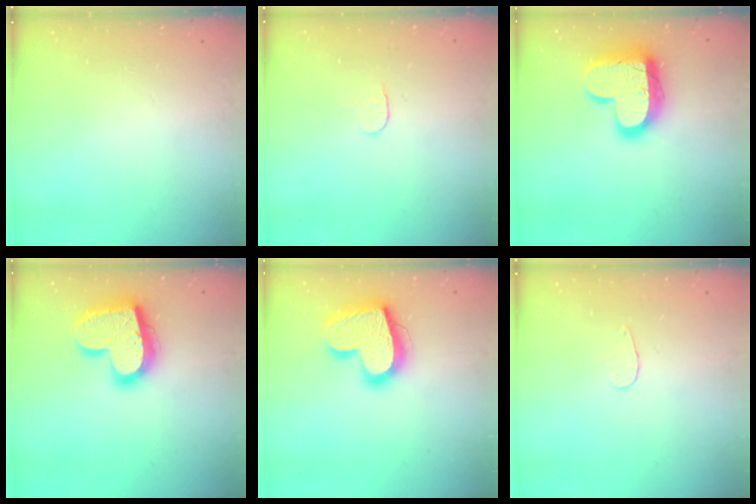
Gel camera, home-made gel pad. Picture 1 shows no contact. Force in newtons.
{"total": 3.8, "press": 3.7, "slide": 0.4}
{"total": 17.7, "press": 17.7, "slide": 1.3}
{"total": 19.0, "press": 18.9, "slide": 1.6}
{"total": 19.5, "press": 19.4, "slide": 1.6}
{"total": 3.2, "press": 3.2, "slide": 0.3}